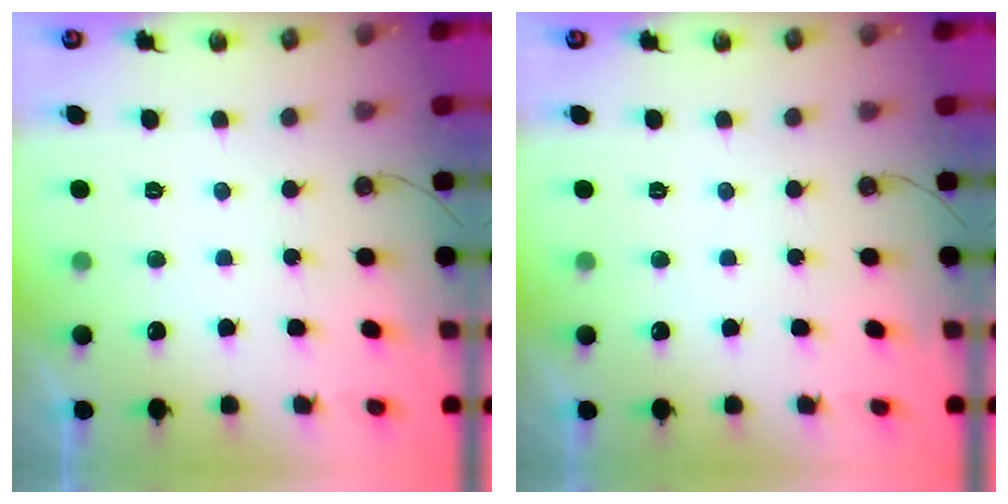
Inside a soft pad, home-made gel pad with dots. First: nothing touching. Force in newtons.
{"total": 0.0}